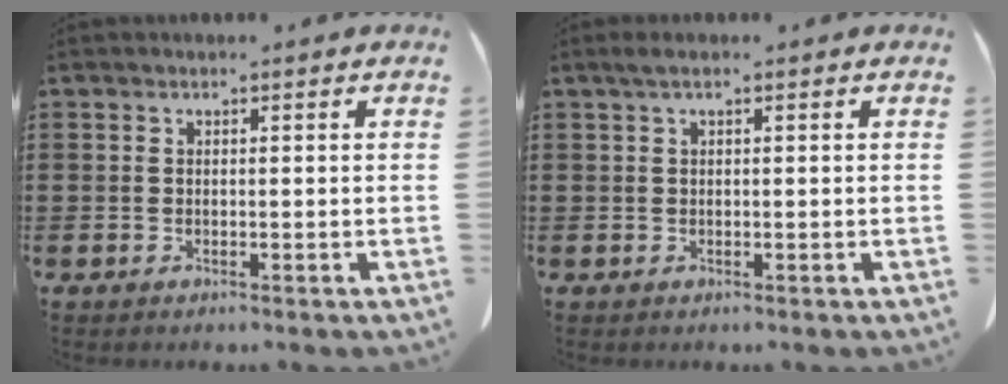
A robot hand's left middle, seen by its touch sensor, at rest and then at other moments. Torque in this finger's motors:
{"motor_torque": [0.44, 0.09, 0.02, 0.01]}